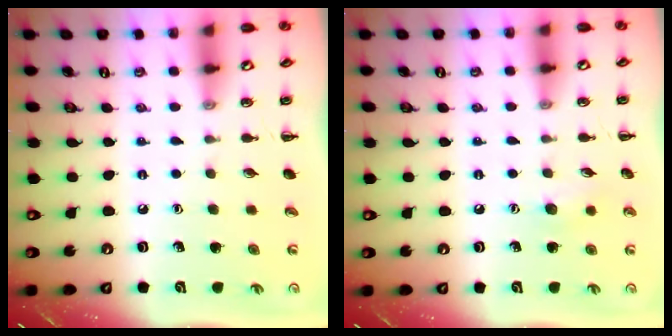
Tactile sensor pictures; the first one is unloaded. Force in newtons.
{"total": 6.0, "press": 5.8, "slide": 1.5}